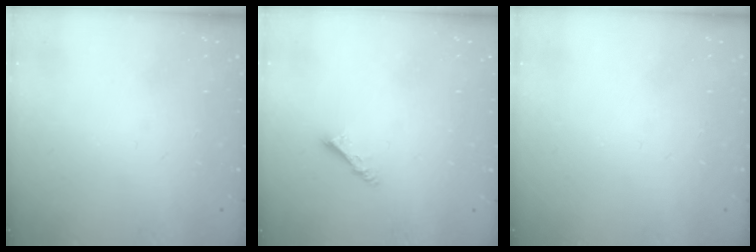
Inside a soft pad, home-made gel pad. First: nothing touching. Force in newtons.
{"total": 3.9, "press": 3.9, "slide": 0.3}
{"total": 0.0}